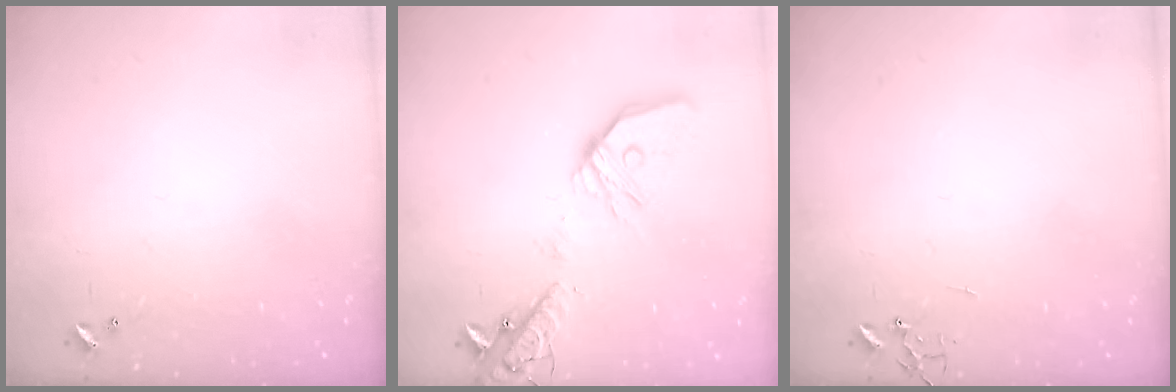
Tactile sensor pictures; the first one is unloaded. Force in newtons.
{"total": 20.2, "press": 20.0, "slide": 3.0}
{"total": 0.0}